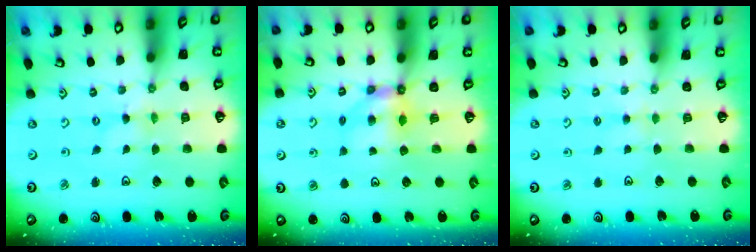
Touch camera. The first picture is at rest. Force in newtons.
{"total": 6.2, "press": 6.2, "slide": 0.5}
{"total": 1.9, "press": 1.9, "slide": 0.3}